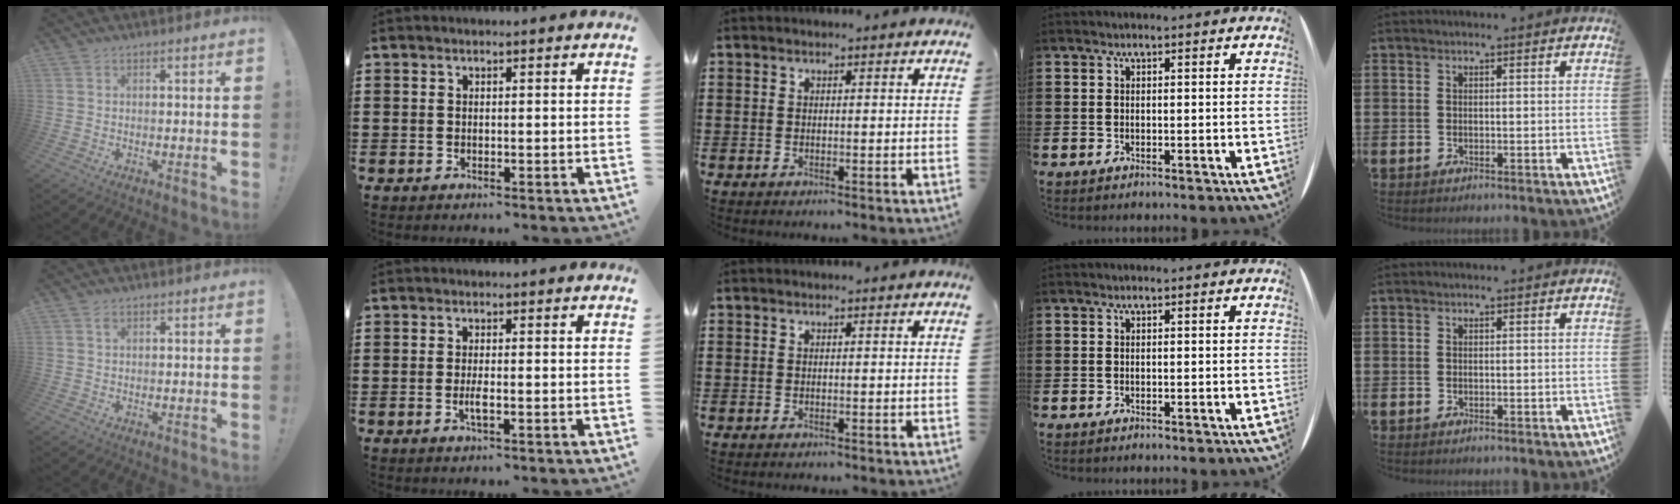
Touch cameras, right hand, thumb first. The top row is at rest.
{"thumb": {"total": 0.6, "force": [0.4, 0.5, 0.2], "torque": [-0.005, 0.001, 0.007]}, "index": {"total": 2.2, "force": [-0.7, 0.4, 2.1], "torque": [-0.052, -0.005, -0.017]}}